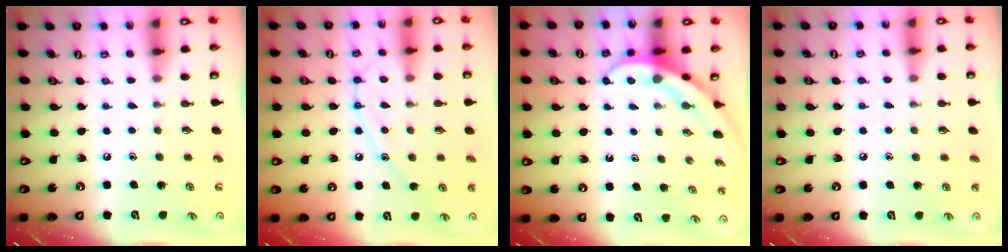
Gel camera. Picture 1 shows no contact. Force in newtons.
{"total": 11.5, "press": 11.4, "slide": 1.0}
{"total": 4.0, "press": 4.0, "slide": 0.4}
{"total": 3.8, "press": 3.7, "slide": 0.4}